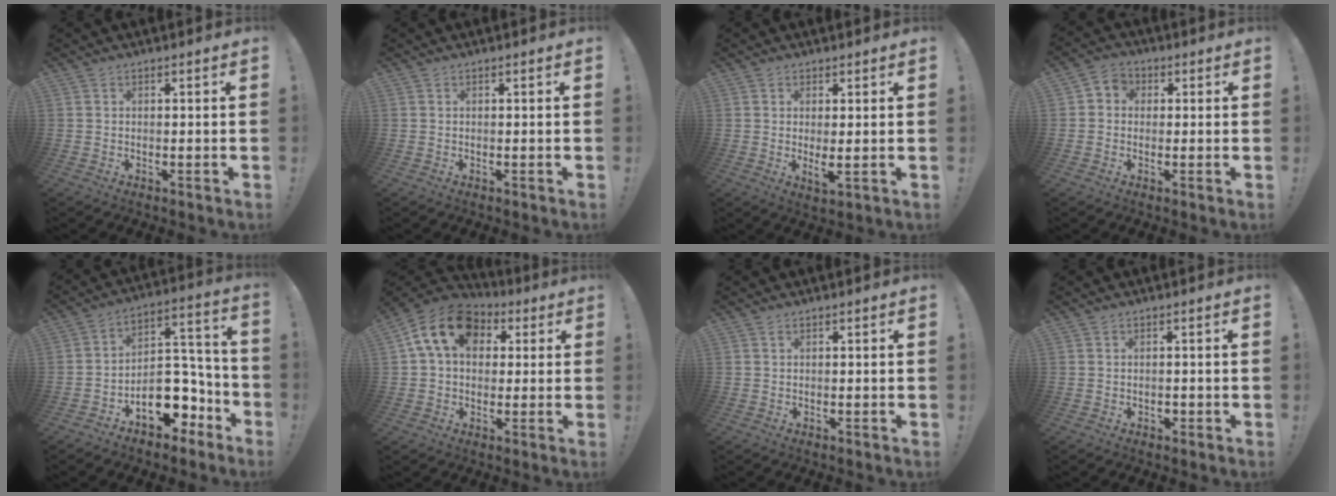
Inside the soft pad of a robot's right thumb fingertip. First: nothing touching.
{"total": 0.0}
{"total": 3.7, "force": [0.9, 0.7, 3.5], "torque": [-0.058, -0.020, 0.015]}
{"total": 4.0, "force": [-0.2, 3.7, 1.5], "torque": [-0.022, 0.008, -0.003]}
{"total": 15.5, "force": [-7.2, 10.9, 8.4], "torque": [-0.082, 0.047, -0.103]}
{"total": 14.7, "force": [4.9, 10.4, 9.1], "torque": [-0.143, 0.001, 0.096]}
{"total": 0.0}
{"total": 0.9, "force": [-0.3, 0.7, 0.2], "torque": [-0.005, 0.000, -0.005]}